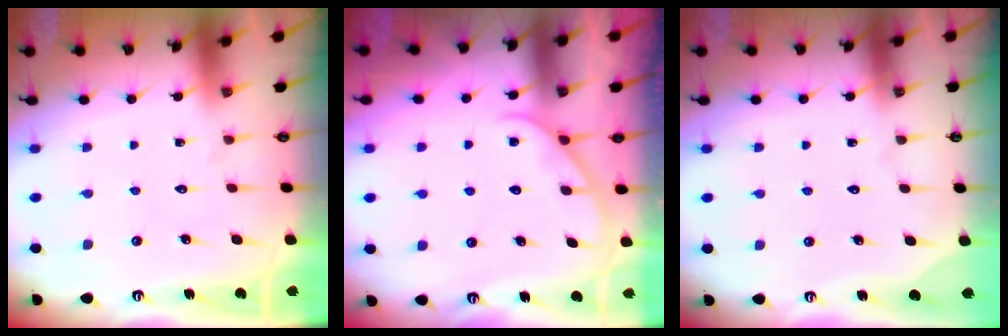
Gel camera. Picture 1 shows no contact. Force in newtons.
{"total": 2.7, "press": 2.7, "slide": 0.3}
{"total": 0.0}